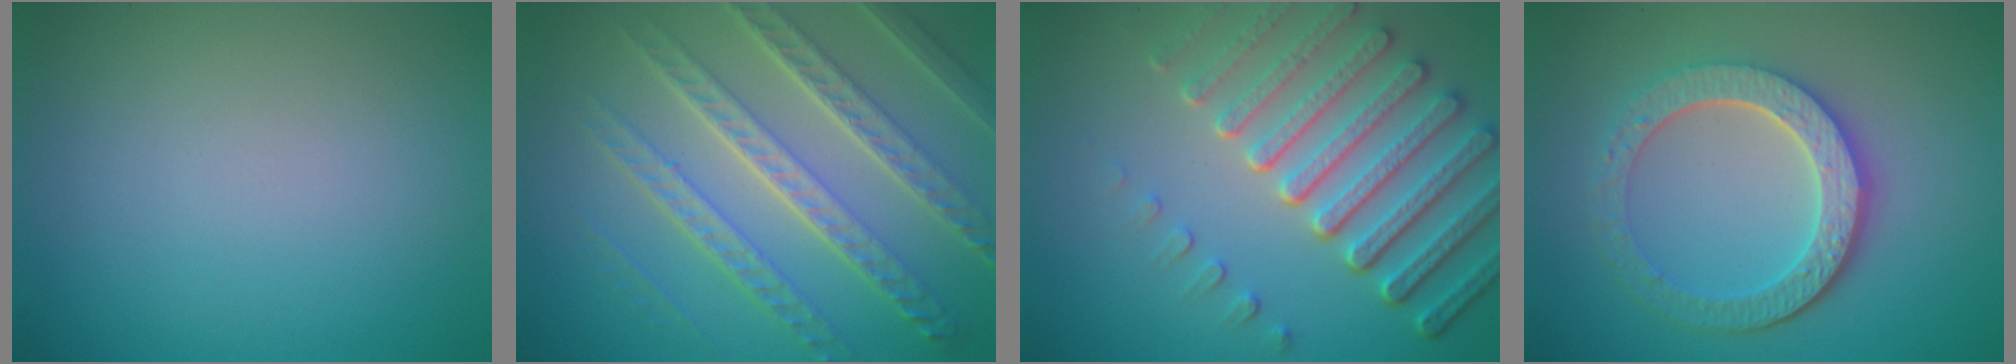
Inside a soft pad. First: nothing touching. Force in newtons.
{"total": 8.2, "press": 5.8, "slide": 5.8}
{"total": 7.6, "press": 5.7, "slide": 5.1}
{"total": 5.4, "press": 4.4, "slide": 3.0}